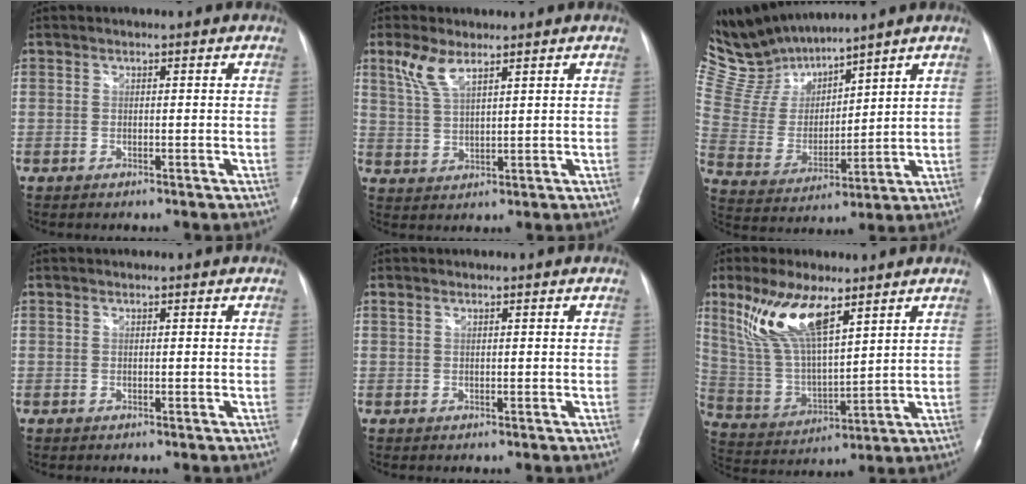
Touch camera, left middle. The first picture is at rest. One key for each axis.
{"total": 5.1, "fx": 3.4, "fy": 1.4, "fz": 3.6, "tx": -0.090, "ty": 0.010, "tz": 0.076}
{"total": 10.8, "fx": 10.6, "fy": 1.2, "fz": 1.5, "tx": -0.057, "ty": 0.007, "tz": 0.234}
{"total": 0.0}
{"total": 0.6, "fx": 0.4, "fy": 0.2, "fz": 0.4, "tx": -0.013, "ty": 0.013, "tz": 0.008}
{"total": 12.8, "fx": 7.7, "fy": 3.6, "fz": 9.5, "tx": -0.204, "ty": 0.009, "tz": 0.157}